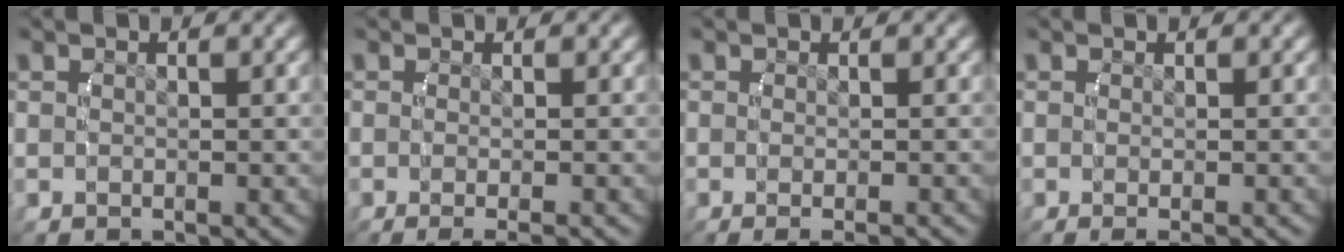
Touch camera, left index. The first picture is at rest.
{"total": 3.7, "force": [-2.7, 0.5, 2.4], "torque": [-0.031, -0.008, -0.033]}
{"total": 2.6, "force": [-1.8, 0.3, 1.8], "torque": [-0.023, -0.004, -0.021]}
{"total": 2.1, "force": [-1.3, 0.1, 1.6], "torque": [-0.018, -0.003, -0.015]}